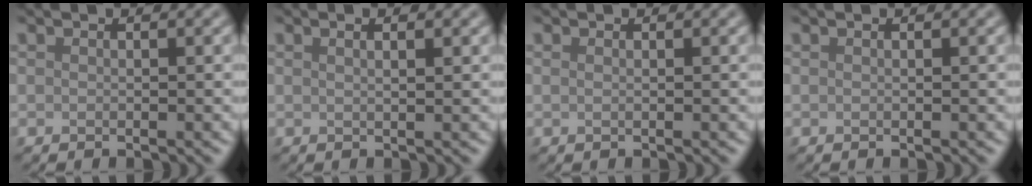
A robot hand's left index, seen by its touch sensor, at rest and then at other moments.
{"total": 2.6, "force": [1.3, 1.1, 1.9], "torque": [-0.007, 0.005, -0.006]}
{"total": 0.6, "force": [0.3, 0.2, 0.4], "torque": [-0.009, -0.003, 0.000]}
{"total": 0.0}